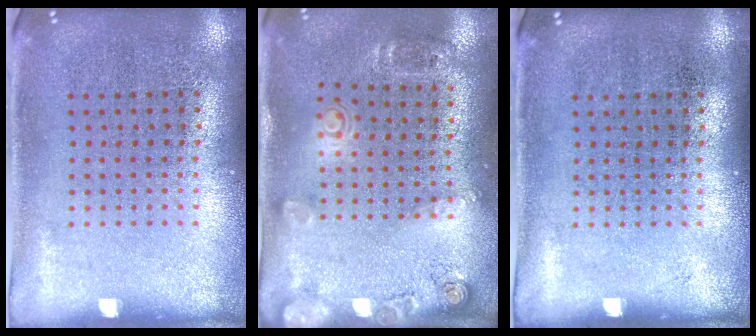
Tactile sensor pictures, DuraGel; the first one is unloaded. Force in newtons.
{"total": 1.9, "press": 1.2, "slide": 1.4}
{"total": 0.0}